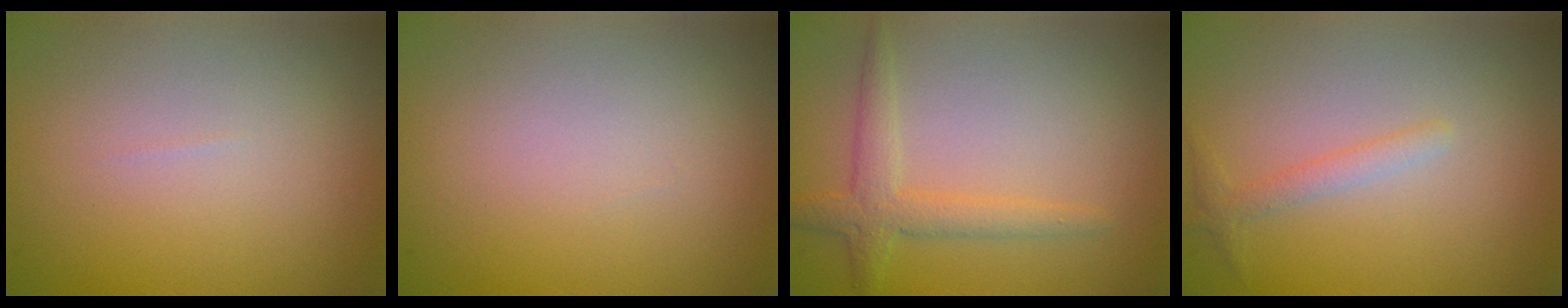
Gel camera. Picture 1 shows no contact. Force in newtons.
{"total": 0.0}
{"total": 2.6, "press": 2.6, "slide": 0.1}
{"total": 1.4, "press": 1.4, "slide": 0.1}